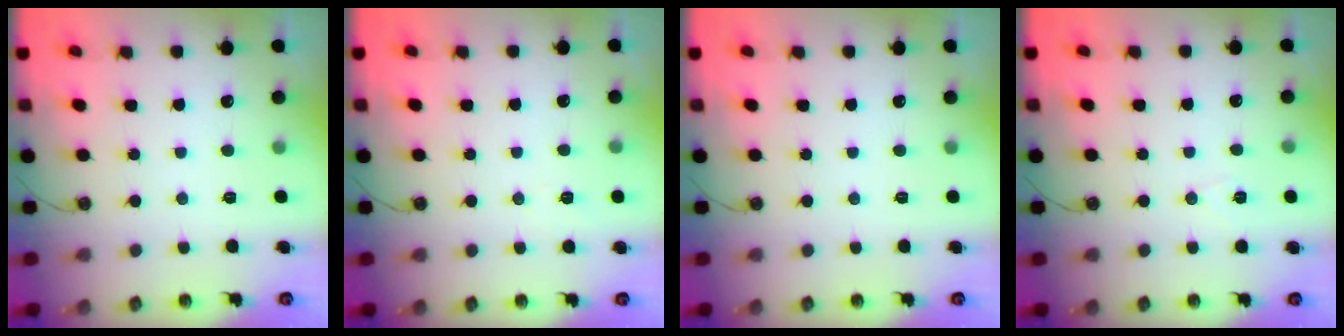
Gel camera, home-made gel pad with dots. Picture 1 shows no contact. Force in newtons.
{"total": 5.6, "press": 3.6, "slide": 4.4}
{"total": 0.0}
{"total": 4.8, "press": 3.2, "slide": 3.7}